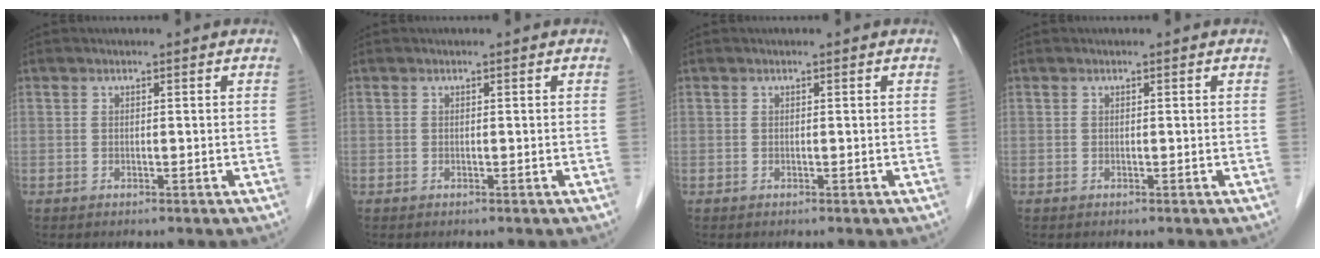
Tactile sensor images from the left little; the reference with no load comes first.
{"total": 0.0}
{"total": 0.0}
{"total": 0.0}